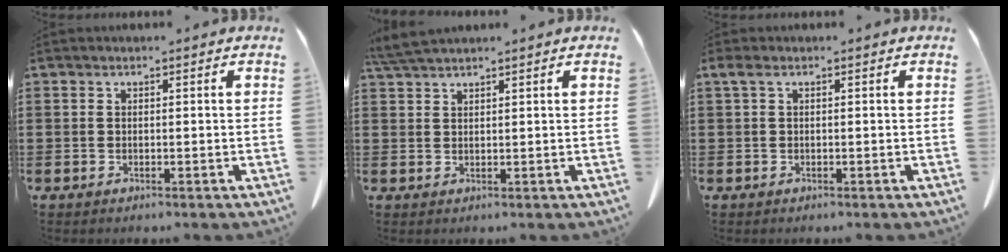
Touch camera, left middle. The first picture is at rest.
{"total": 3.2, "force": [2.8, 0.1, 1.5], "torque": [-0.038, -0.004, 0.055]}
{"total": 1.2, "force": [0.0, 0.3, 1.1], "torque": [-0.024, 0.001, 0.000]}